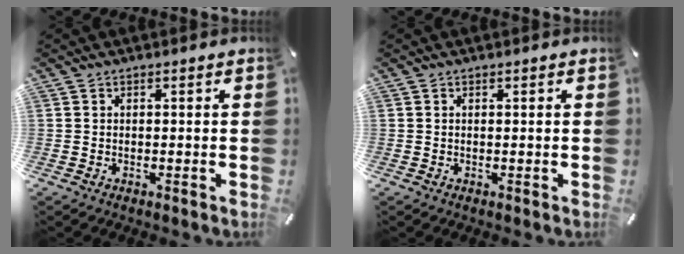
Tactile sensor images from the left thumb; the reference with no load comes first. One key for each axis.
{"total": 0.0}